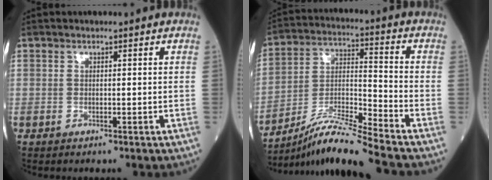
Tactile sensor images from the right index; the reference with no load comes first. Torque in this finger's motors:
{"motor_torque": [0.37, -0.38, 0.11, 0.06]}